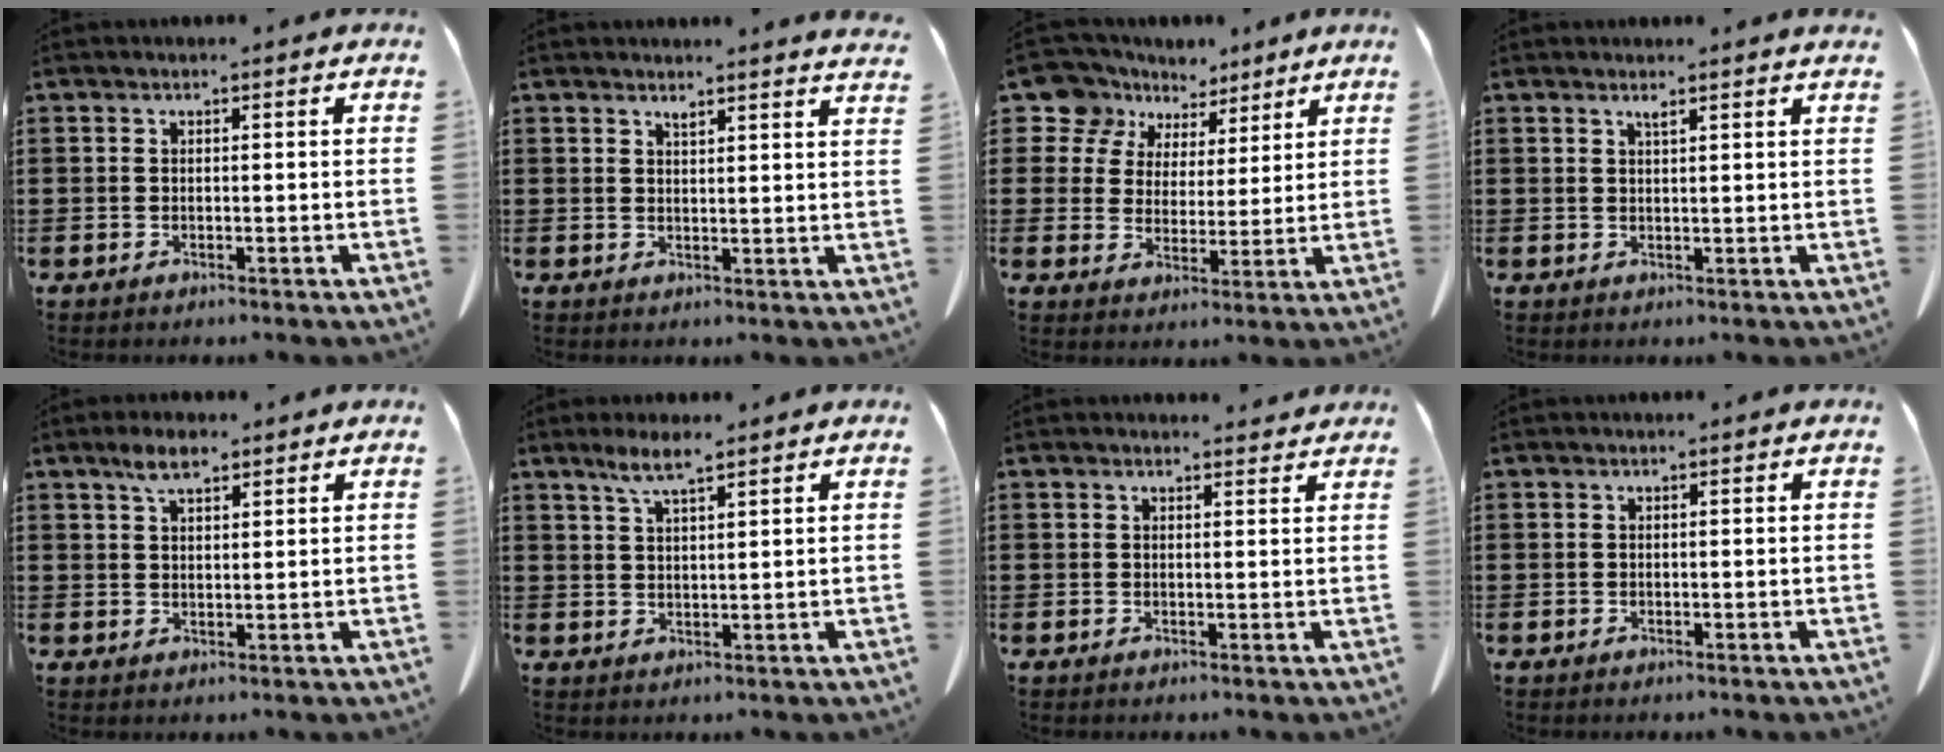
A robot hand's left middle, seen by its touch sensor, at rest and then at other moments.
{"total": 2.5, "force": [2.5, -0.4, 0.3], "torque": [-0.010, -0.009, 0.046]}
{"total": 9.1, "force": [6.8, 5.8, 1.8], "torque": [-0.079, -0.023, 0.129]}
{"total": 1.4, "force": [1.1, -0.1, 0.7], "torque": [-0.015, -0.002, 0.021]}
{"total": 4.0, "force": [2.7, 1.3, 2.6], "torque": [-0.056, 0.004, 0.049]}
{"total": 4.3, "force": [2.9, 0.5, 3.1], "torque": [-0.068, 0.001, 0.052]}
{"total": 1.6, "force": [1.6, 0.3, 0.3], "torque": [-0.002, 0.000, 0.028]}
{"total": 0.0}